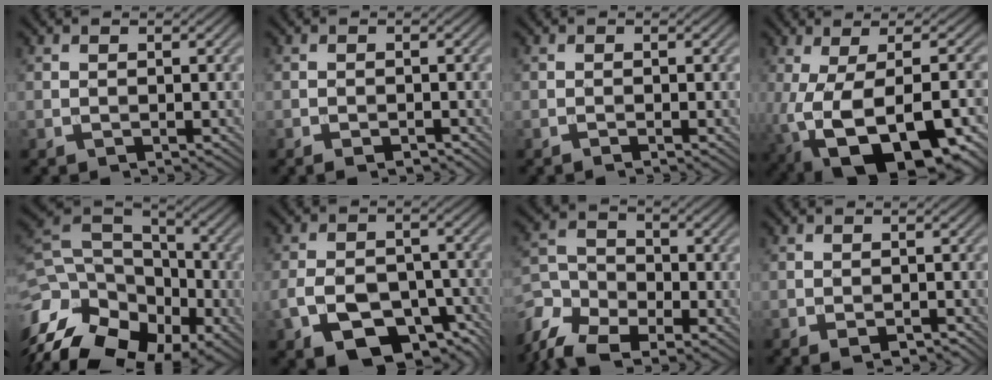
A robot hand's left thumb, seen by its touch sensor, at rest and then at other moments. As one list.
[{"total": 1.9, "force": [-1.4, 0.8, 1.1], "torque": [-0.013, -0.001, -0.020]}, {"total": 0.6, "force": [-0.5, 0.0, 0.4], "torque": [-0.007, 0.001, -0.011]}, {"total": 17.1, "force": [-6.9, 7.6, 13.6], "torque": [-0.234, -0.033, -0.070]}, {"total": 19.3, "force": [-10.0, 13.0, 10.1], "torque": [-0.259, -0.032, -0.134]}, {"total": 12.1, "force": [-5.9, 6.9, 7.9], "torque": [-0.155, -0.014, -0.094]}, {"total": 10.0, "force": [-7.0, 5.2, 4.9], "torque": [-0.122, -0.024, -0.144]}, {"total": 2.3, "force": [-1.5, 1.0, 1.5], "torque": [-0.020, -0.002, -0.021]}]